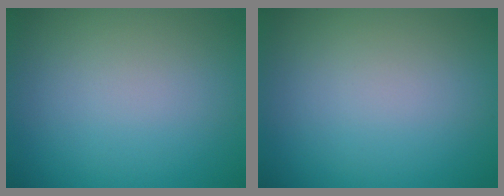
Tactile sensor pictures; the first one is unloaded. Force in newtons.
{"total": 0.0}